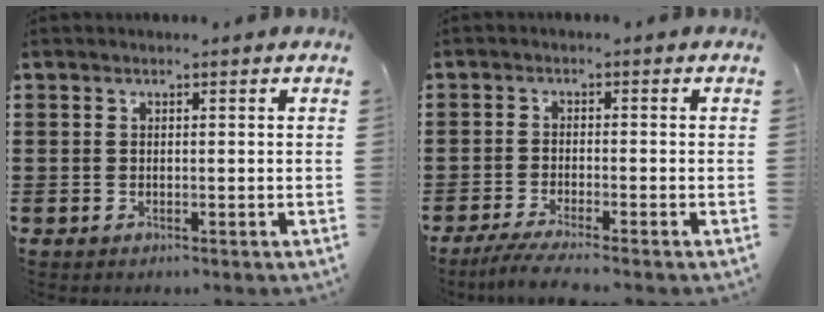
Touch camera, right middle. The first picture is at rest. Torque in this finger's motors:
{"motor_torque": [0.78, -0.04, 0.07, 0.04]}